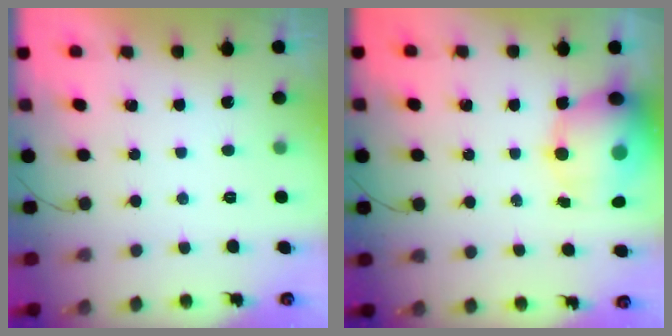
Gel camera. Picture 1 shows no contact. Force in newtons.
{"total": 16.3, "press": 15.9, "slide": 3.8}